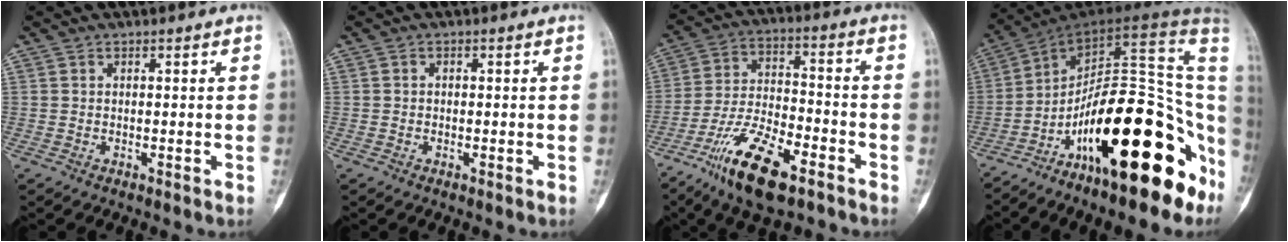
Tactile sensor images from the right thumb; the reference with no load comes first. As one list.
[{"total": 0.9, "force": [-0.2, 0.8, 0.1], "torque": [0.009, 0.005, -0.006]}, {"total": 15.8, "force": [-9.8, 5.8, 11.0], "torque": [-0.197, 0.051, -0.180]}, {"total": 24.7, "force": [-10.6, 8.3, 20.7], "torque": [-0.230, 0.084, -0.167]}]